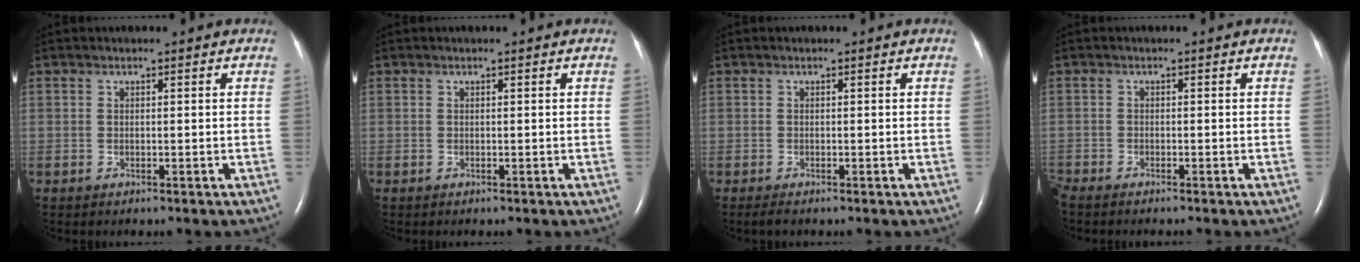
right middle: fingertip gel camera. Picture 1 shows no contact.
{"total": 0.0}
{"total": 0.8, "force": [-0.7, 0.0, 0.5], "torque": [-0.017, -0.004, -0.013]}
{"total": 2.1, "force": [-2.0, 0.0, 0.6], "torque": [-0.013, -0.004, -0.035]}